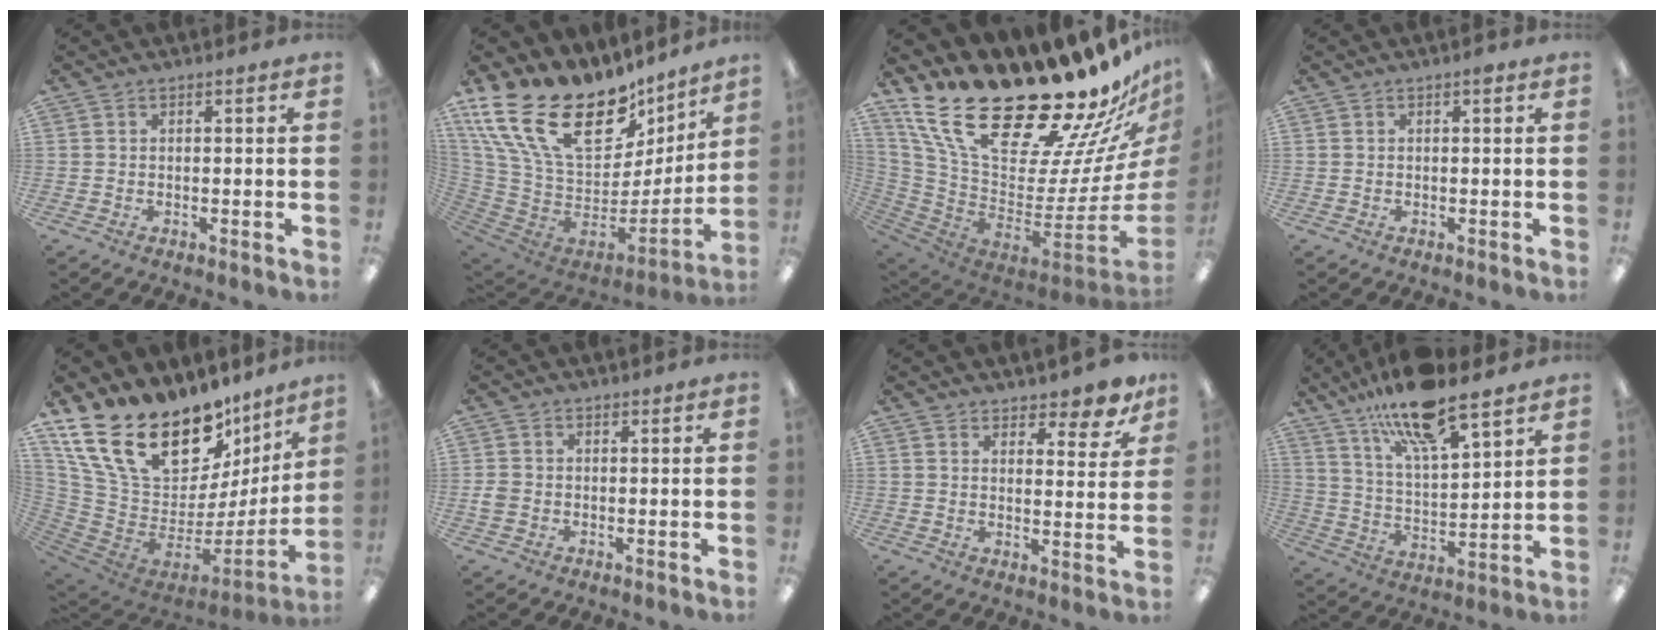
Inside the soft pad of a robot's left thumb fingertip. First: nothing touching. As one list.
[{"total": 28.3, "force": [16.6, 15.4, 17.0], "torque": [-0.324, -0.116, 0.322]}, {"total": 30.5, "force": [22.2, 11.4, 17.5], "torque": [-0.280, -0.189, 0.420]}, {"total": 1.0, "force": [0.5, 0.3, 0.8], "torque": [-0.018, 0.004, 0.007]}, {"total": 26.2, "force": [18.0, 12.3, 14.4], "torque": [-0.244, -0.127, 0.355]}, {"total": 2.3, "force": [-0.2, 2.1, 1.0], "torque": [-0.016, 0.005, -0.004]}, {"total": 6.8, "force": [5.9, 2.1, 2.7], "torque": [-0.023, -0.042, 0.100]}, {"total": 16.1, "force": [13.1, 4.1, 8.4], "torque": [-0.151, -0.074, 0.224]}]